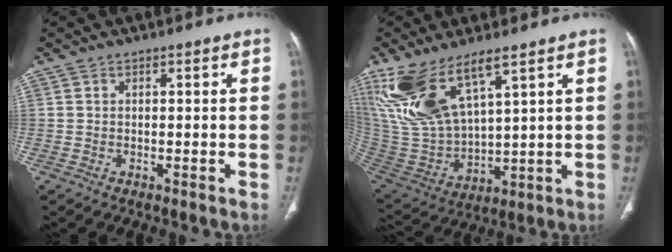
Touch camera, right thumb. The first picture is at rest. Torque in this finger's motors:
{"motor_torque": [1.71, 2.39, 1.76, 1.01, 0.25]}